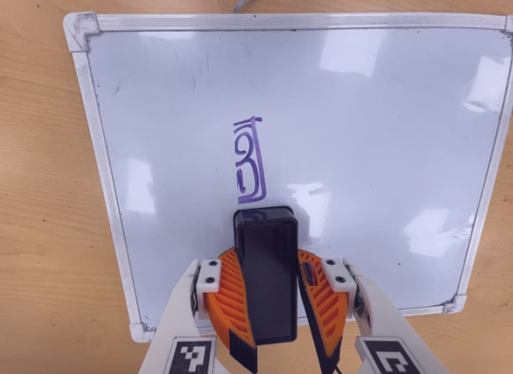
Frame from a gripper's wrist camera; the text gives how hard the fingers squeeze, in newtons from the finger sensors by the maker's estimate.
{"total": 11.5, "left": 10.9, "right": 12.1}